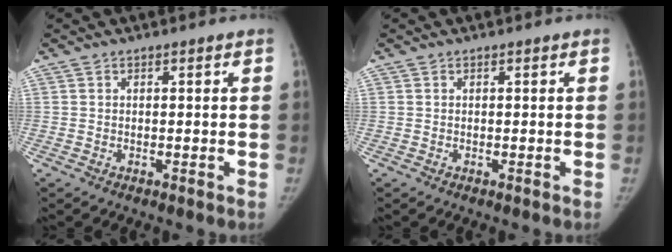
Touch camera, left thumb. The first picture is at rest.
{"total": 0.0}